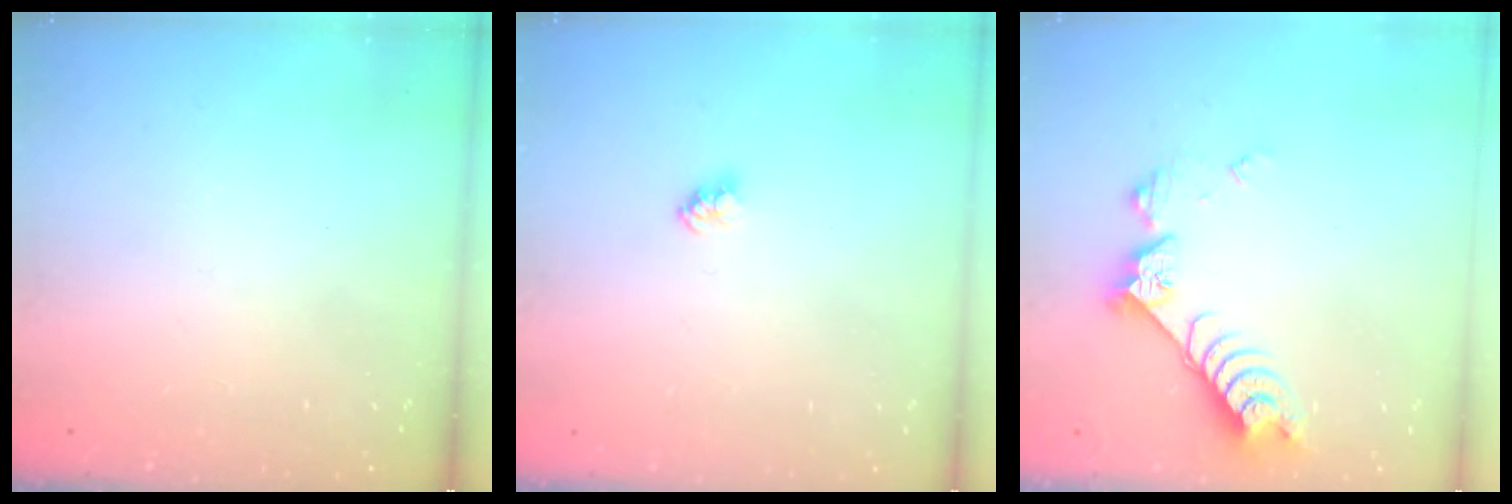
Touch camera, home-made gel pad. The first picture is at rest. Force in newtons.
{"total": 2.4, "press": 2.4, "slide": 0.1}
{"total": 8.6, "press": 8.6, "slide": 0.3}